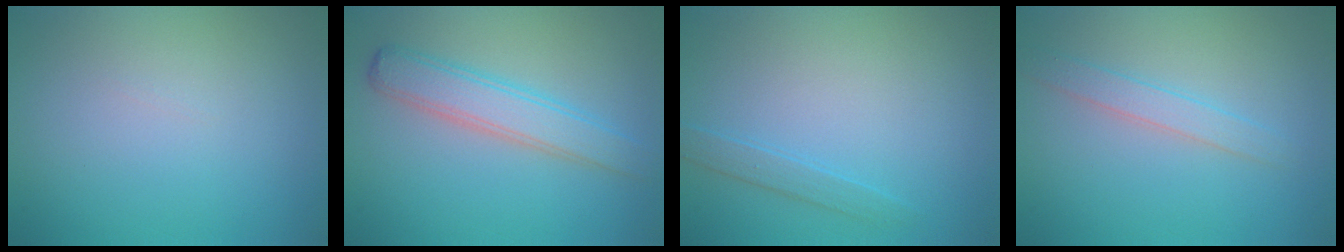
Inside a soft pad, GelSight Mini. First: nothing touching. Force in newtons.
{"total": 3.8, "press": 3.8, "slide": 0.1}
{"total": 1.3, "press": 1.3, "slide": 0.1}
{"total": 2.1, "press": 2.1, "slide": 0.1}